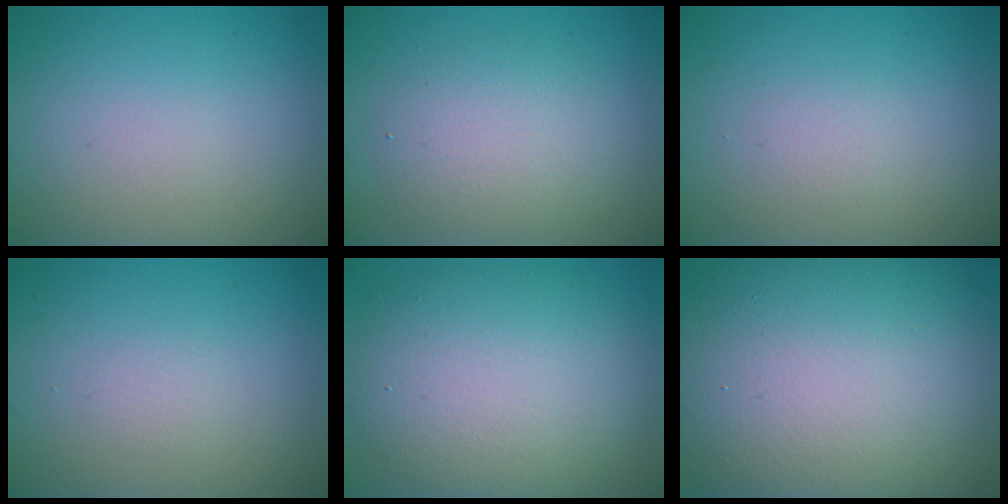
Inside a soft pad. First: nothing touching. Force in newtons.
{"total": 3.9, "press": 3.9, "slide": 0.4}
{"total": 1.0, "press": 1.0, "slide": 0.0}
{"total": 0.7, "press": 0.7, "slide": 0.0}
{"total": 10.6, "press": 10.6, "slide": 0.5}
{"total": 18.1, "press": 18.1, "slide": 1.1}